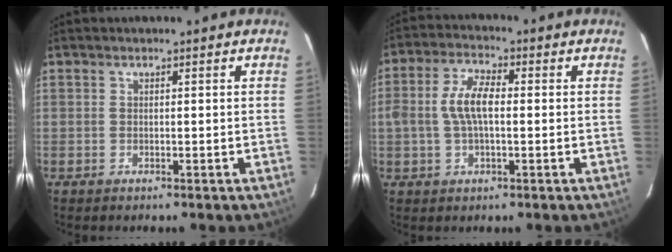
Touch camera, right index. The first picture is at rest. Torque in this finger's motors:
{"motor_torque": [0.27, 0.01, 0.32, 0.13]}